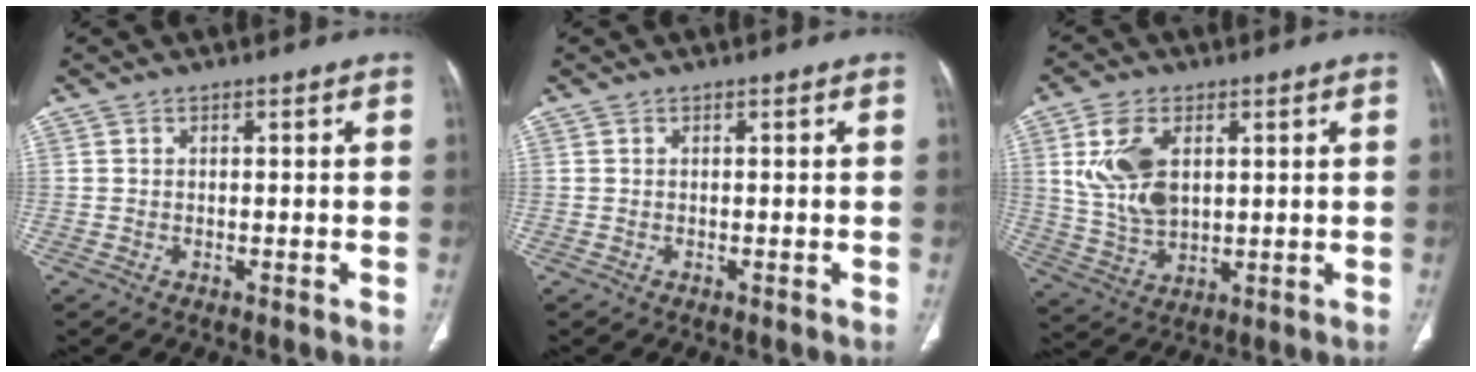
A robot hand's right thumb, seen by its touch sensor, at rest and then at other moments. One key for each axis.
{"total": 0.0}
{"total": 11.5, "fx": 2.9, "fy": 7.0, "fz": 8.6, "tx": -0.165, "ty": -0.009, "tz": 0.065}